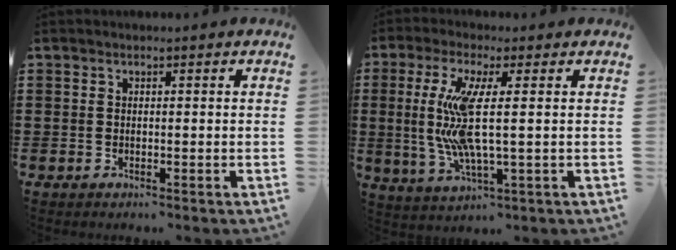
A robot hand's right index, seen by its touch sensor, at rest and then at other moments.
{"total": 9.5, "force": [0.9, 1.4, 9.3], "torque": [-0.206, -0.021, 0.006]}